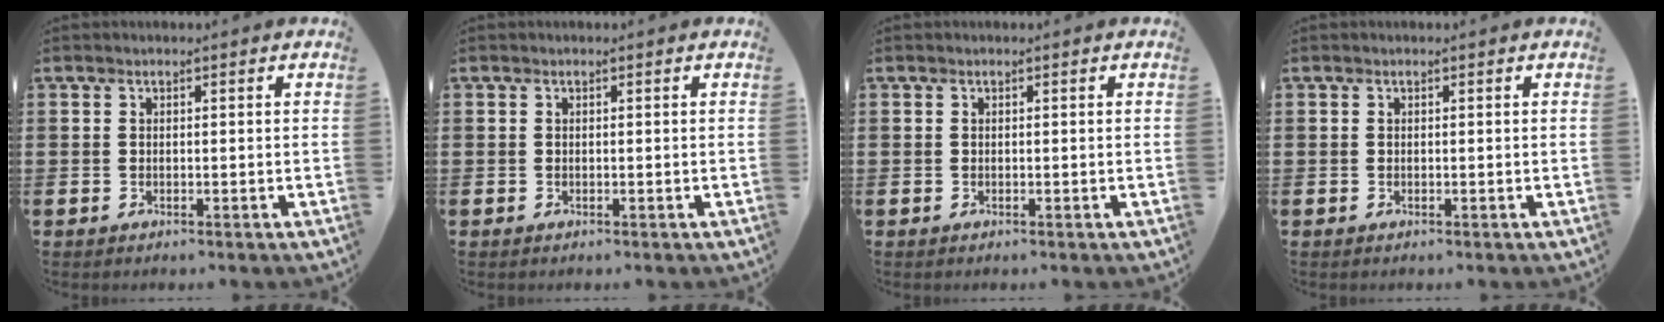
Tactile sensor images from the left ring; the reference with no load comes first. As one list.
[{"total": 0.0}, {"total": 0.0}, {"total": 0.0}]